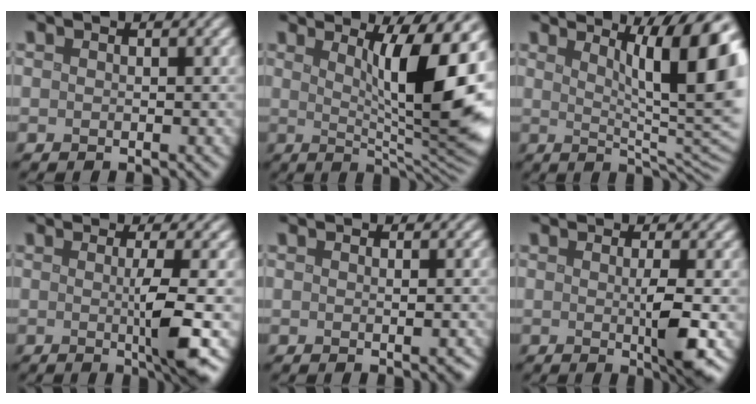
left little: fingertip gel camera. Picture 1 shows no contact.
{"total": 11.0, "force": [2.4, 2.1, 10.5], "torque": [-0.142, -0.002, 0.040]}
{"total": 11.7, "force": [3.8, 2.8, 10.6], "torque": [-0.106, 0.004, 0.055]}
{"total": 4.5, "force": [-0.3, 0.3, 4.5], "torque": [-0.074, -0.007, -0.005]}
{"total": 1.2, "force": [0.0, 0.3, 1.2], "torque": [-0.009, 0.003, -0.002]}
{"total": 3.5, "force": [-0.2, 0.4, 3.5], "torque": [-0.054, -0.005, -0.002]}